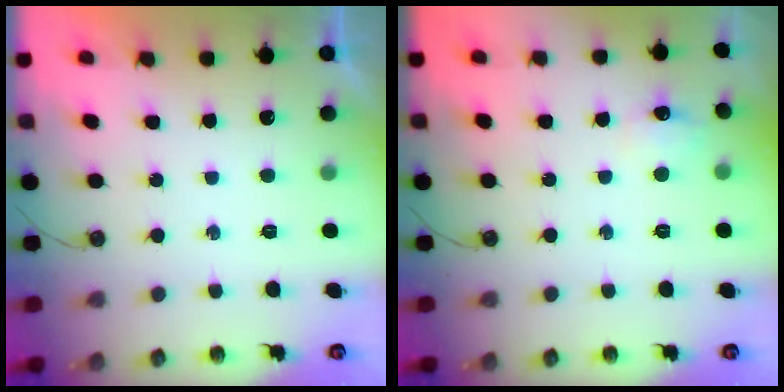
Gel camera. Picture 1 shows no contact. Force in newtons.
{"total": 6.5, "press": 6.5, "slide": 1.0}